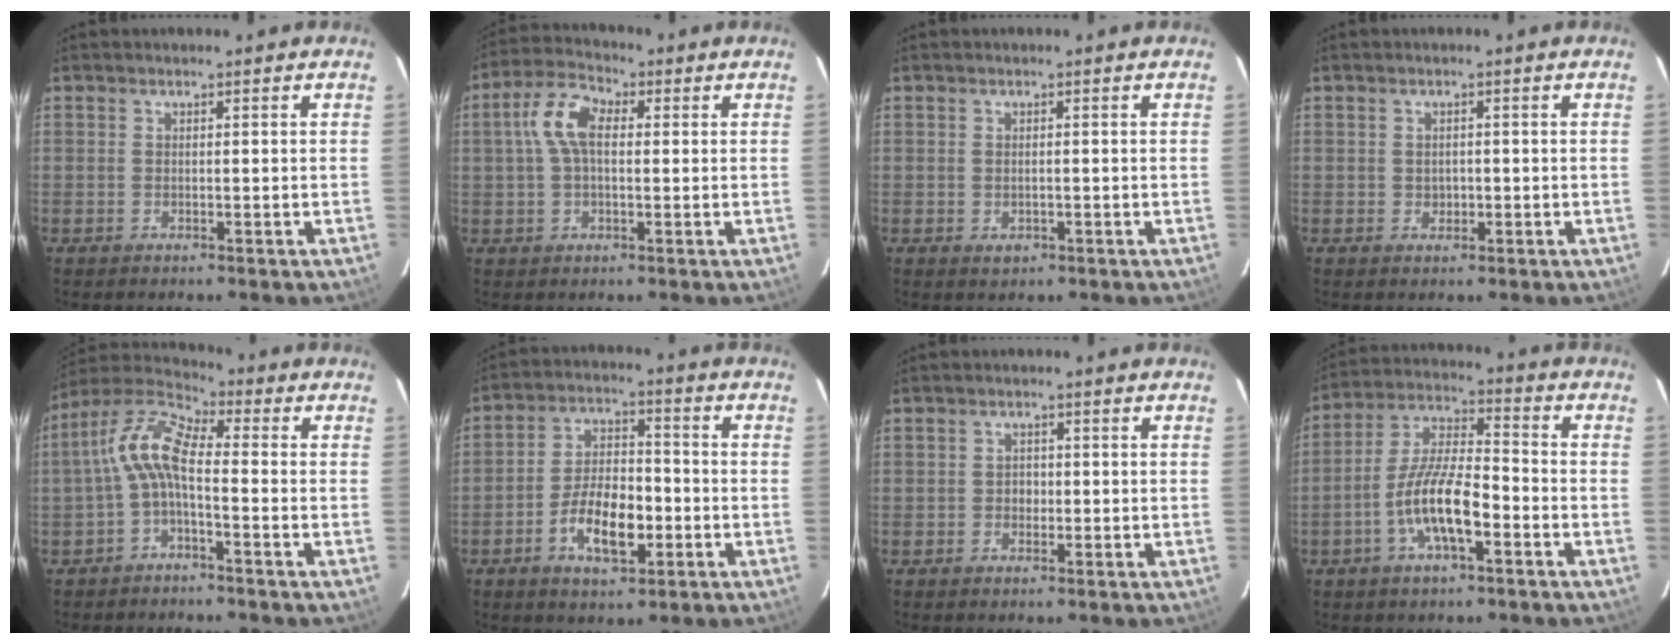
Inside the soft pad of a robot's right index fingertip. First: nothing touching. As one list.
[{"total": 7.9, "force": [1.2, 4.3, 6.6], "torque": [-0.136, 0.024, 0.020]}, {"total": 1.4, "force": [-0.4, 1.0, 1.0], "torque": [-0.015, 0.000, -0.004]}, {"total": 1.6, "force": [-0.2, 1.4, 0.7], "torque": [-0.008, 0.003, -0.002]}, {"total": 8.4, "force": [-1.4, 2.9, 7.8], "torque": [-0.174, 0.022, -0.033]}, {"total": 10.6, "force": [-3.9, 5.0, 8.5], "torque": [-0.167, 0.009, -0.064]}, {"total": 1.7, "force": [-0.5, 1.6, 0.5], "torque": [-0.007, 0.005, -0.007]}, {"total": 11.8, "force": [-4.8, 3.4, 10.2], "torque": [-0.210, 0.002, -0.092]}]